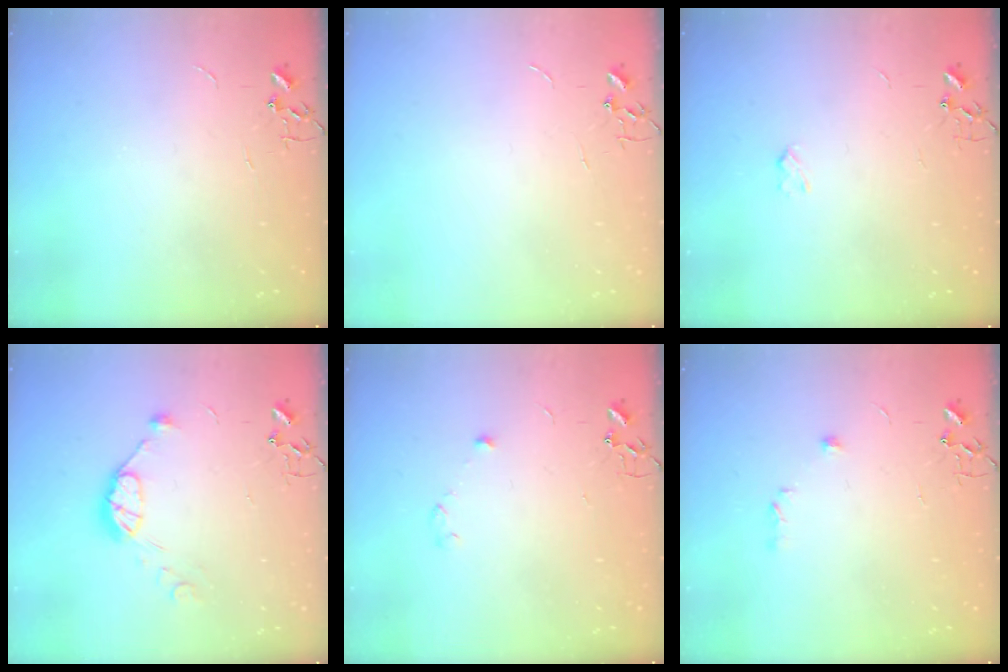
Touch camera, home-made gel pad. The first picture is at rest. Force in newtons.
{"total": 0.0}
{"total": 2.4, "press": 2.4, "slide": 0.4}
{"total": 9.0, "press": 9.0, "slide": 0.3}
{"total": 4.0, "press": 3.7, "slide": 1.6}
{"total": 6.1, "press": 6.0, "slide": 1.0}